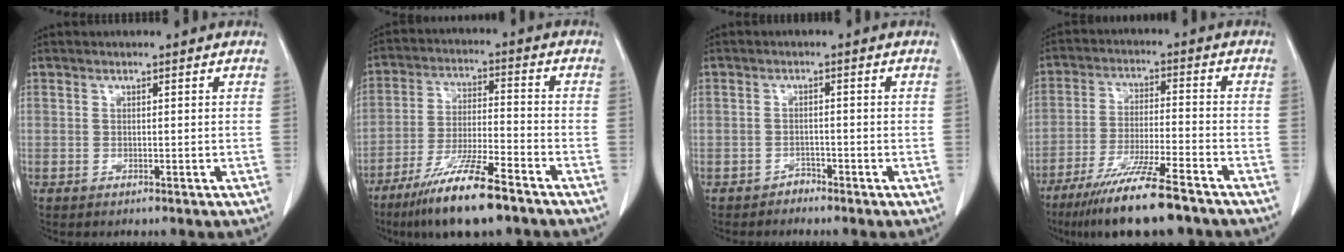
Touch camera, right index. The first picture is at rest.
{"total": 12.9, "force": [-8.9, 1.4, 9.2], "torque": [-0.175, -0.030, -0.159]}
{"total": 1.3, "force": [-1.1, 0.6, -0.1], "torque": [0.005, 0.002, -0.023]}
{"total": 12.7, "force": [-9.3, 0.6, 8.6], "torque": [-0.154, -0.036, -0.160]}